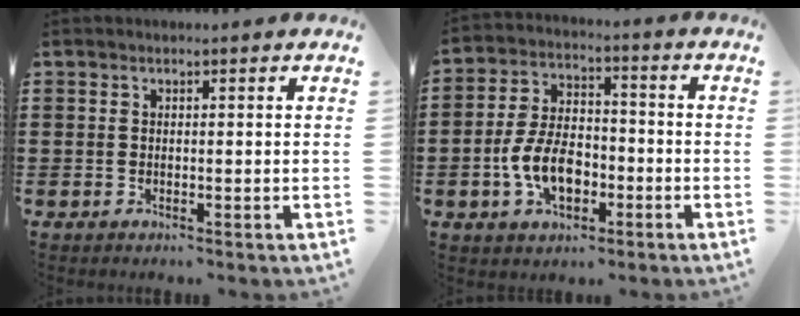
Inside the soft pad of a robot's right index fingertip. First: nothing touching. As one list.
[{"total": 8.6, "force": [-2.7, 5.1, 6.4], "torque": [-0.152, 0.004, -0.057]}]